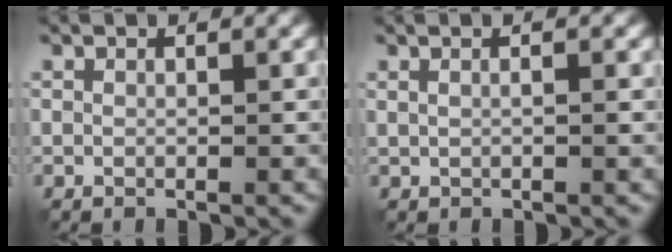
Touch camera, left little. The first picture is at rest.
{"total": 2.0, "force": [0.7, 0.9, 1.6], "torque": [-0.012, 0.003, -0.001]}